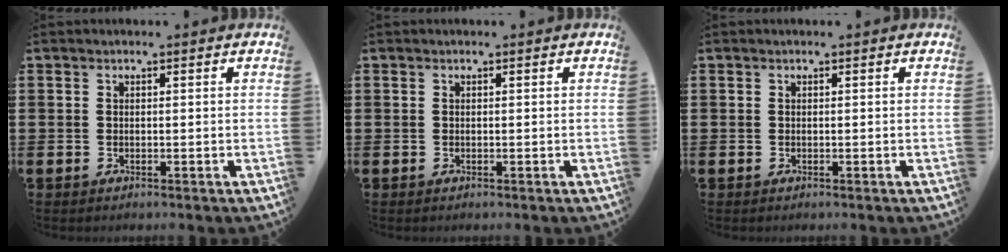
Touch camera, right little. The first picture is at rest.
{"total": 0.0}
{"total": 0.0}